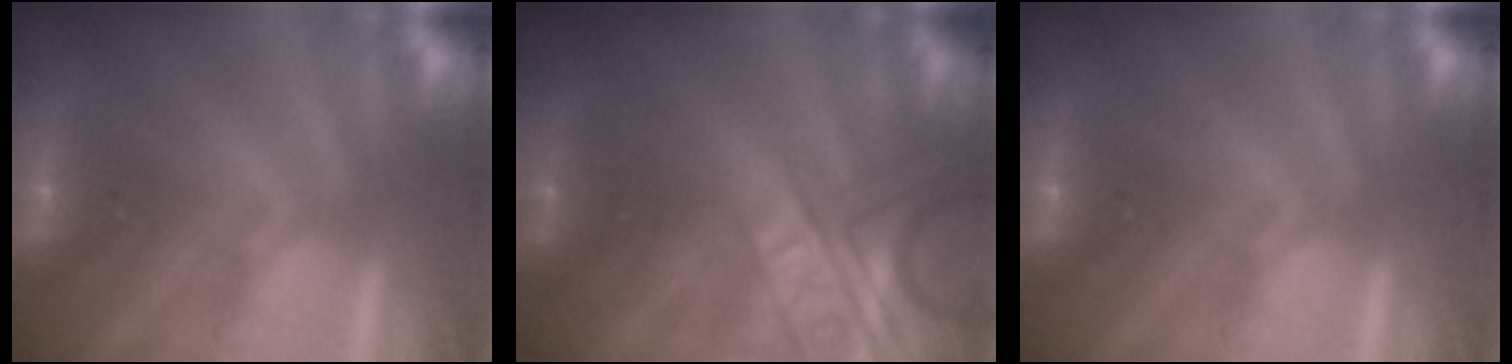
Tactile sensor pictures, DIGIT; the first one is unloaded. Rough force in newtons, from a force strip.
{"total": 2.3}
{"total": 0.0}